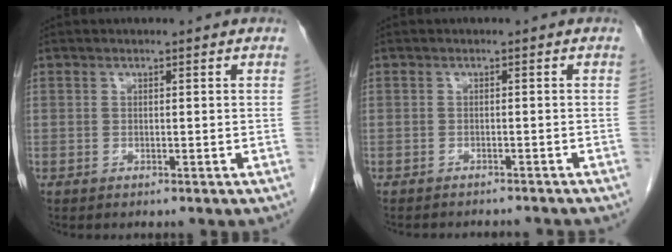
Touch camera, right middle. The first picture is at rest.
{"total": 5.9, "force": [-5.6, 1.1, 1.6], "torque": [-0.015, -0.004, -0.062]}